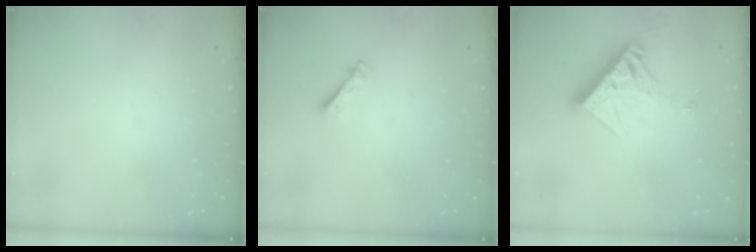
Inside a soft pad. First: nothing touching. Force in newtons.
{"total": 2.7, "press": 2.7, "slide": 0.4}
{"total": 11.6, "press": 11.5, "slide": 1.1}